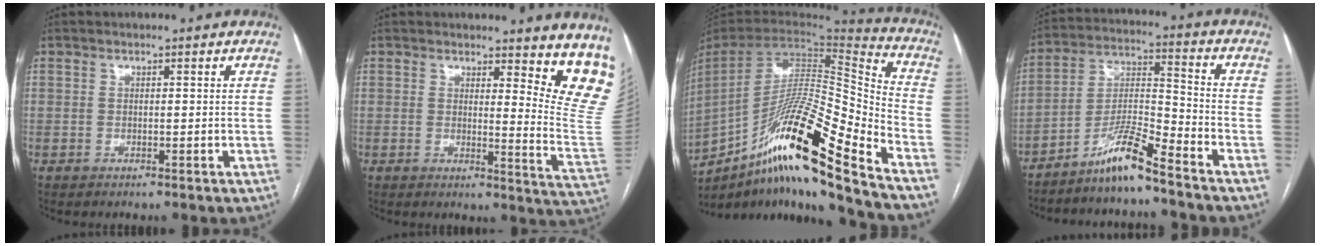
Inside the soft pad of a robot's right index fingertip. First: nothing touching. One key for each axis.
{"total": 11.2, "fx": 9.6, "fy": 1.5, "fz": 5.6, "tx": -0.039, "ty": -0.079, "tz": 0.085}
{"total": 24.6, "fx": -16.3, "fy": 0.6, "fz": 18.4, "tx": -0.311, "ty": -0.011, "tz": -0.296}
{"total": 8.8, "fx": -7.1, "fy": -0.3, "fz": 5.2, "tx": -0.105, "ty": -0.004, "tz": -0.136}